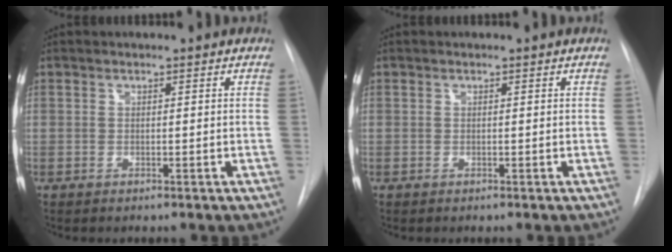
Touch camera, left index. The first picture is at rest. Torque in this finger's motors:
{"motor_torque": [0.00, 0.00, 0.00, 0.00]}